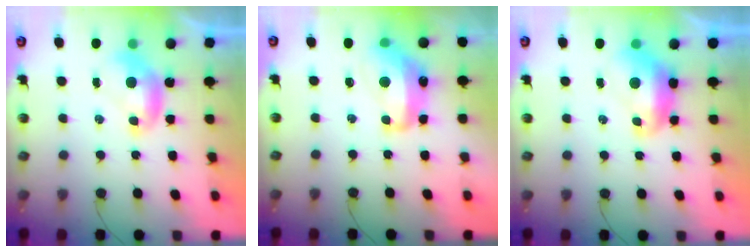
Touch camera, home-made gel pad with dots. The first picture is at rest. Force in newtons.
{"total": 8.3, "press": 8.2, "slide": 1.1}
{"total": 1.5, "press": 1.4, "slide": 0.6}